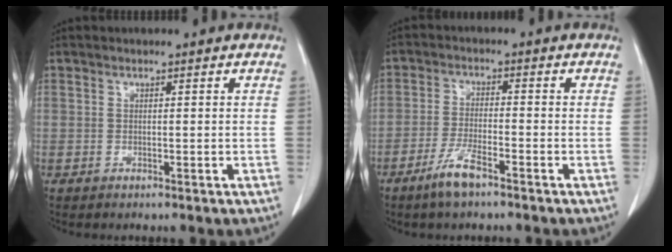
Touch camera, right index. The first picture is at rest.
{"total": 5.3, "force": [-3.7, 0.6, 3.7], "torque": [-0.079, -0.006, -0.070]}